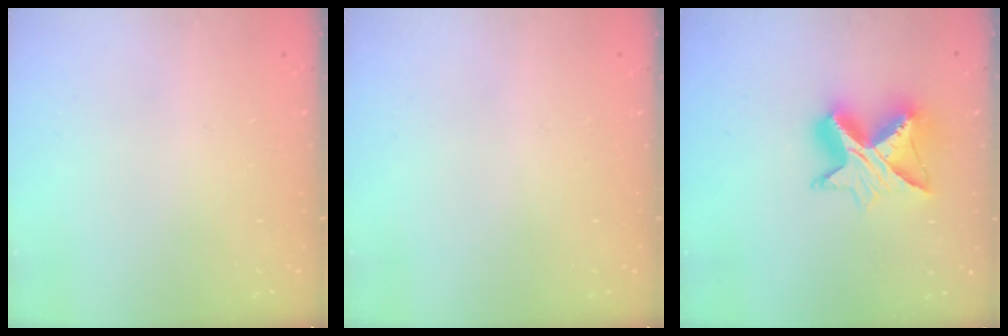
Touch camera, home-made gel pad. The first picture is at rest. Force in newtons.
{"total": 0.0}
{"total": 10.8, "press": 10.7, "slide": 1.0}